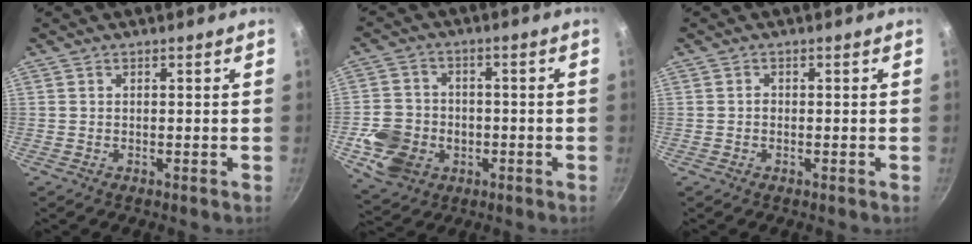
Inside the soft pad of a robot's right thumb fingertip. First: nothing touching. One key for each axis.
{"total": 11.7, "fx": -3.3, "fy": 9.7, "fz": 5.6, "tx": -0.087, "ty": 0.020, "tz": -0.052}
{"total": 0.5, "fx": 0.1, "fy": 0.5, "fz": 0.2, "tx": -0.001, "ty": 0.002, "tz": 0.001}